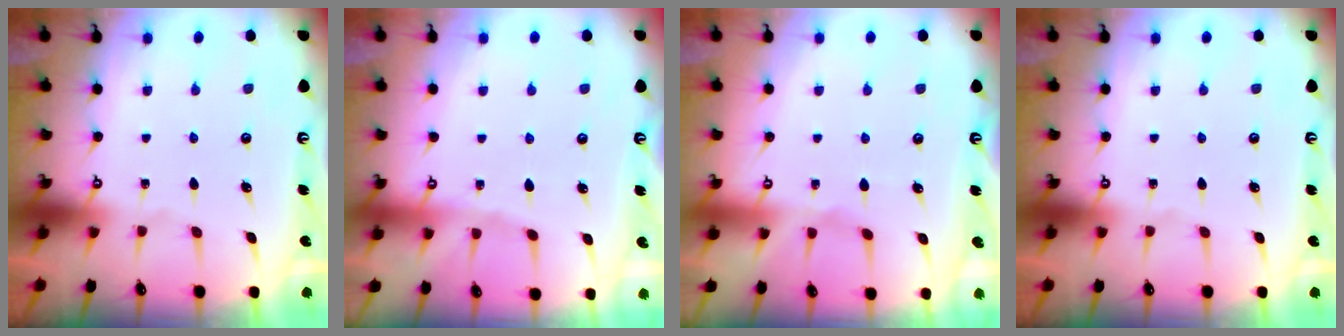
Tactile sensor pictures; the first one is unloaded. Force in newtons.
{"total": 3.3, "press": 3.3, "slide": 0.6}
{"total": 2.8, "press": 2.8, "slide": 0.5}
{"total": 0.0}